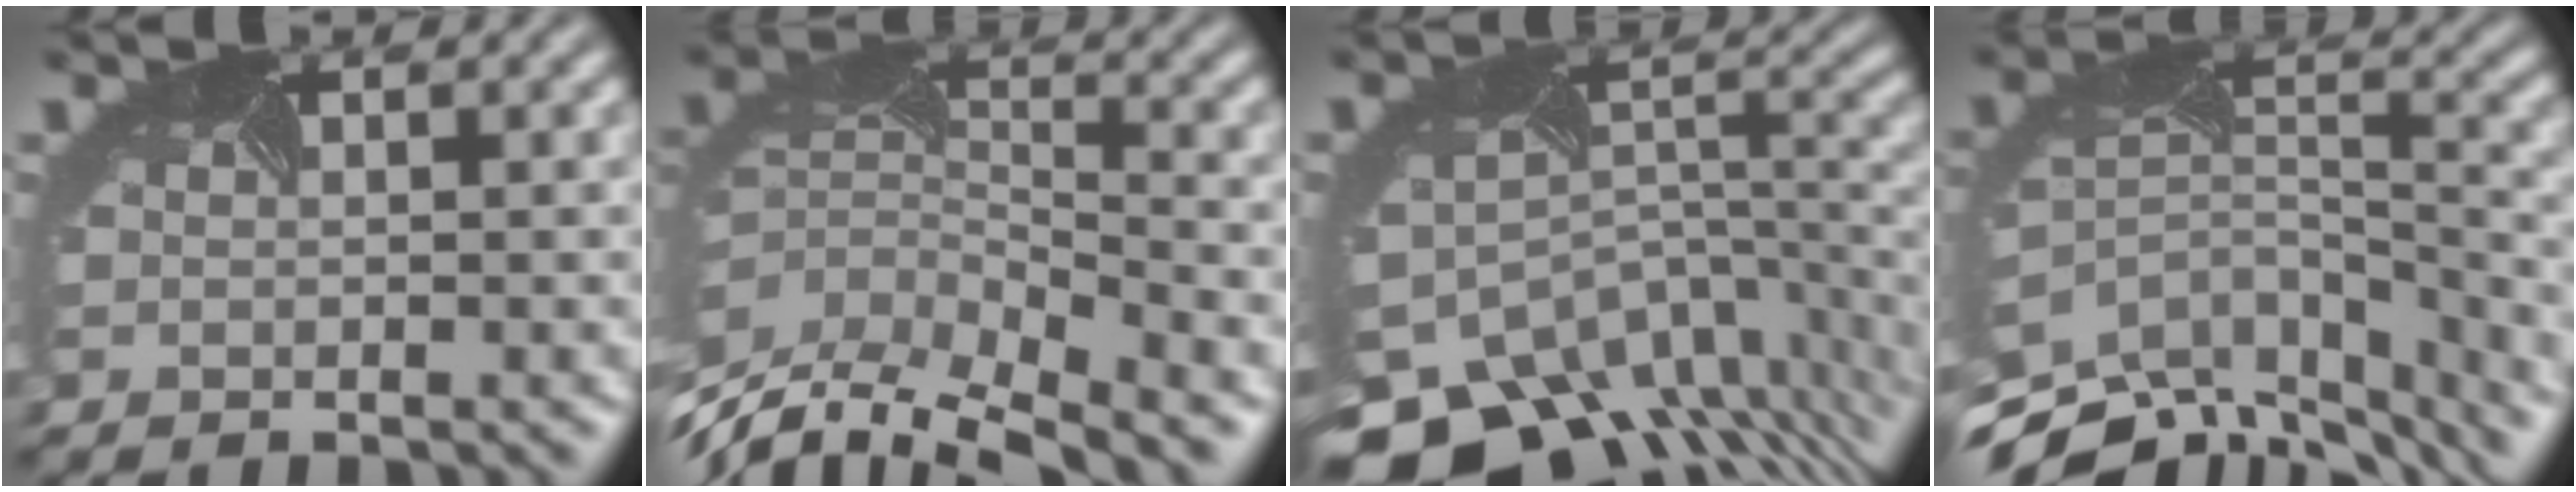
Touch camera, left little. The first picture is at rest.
{"total": 10.0, "force": [-6.9, 4.8, 5.5], "torque": [-0.135, -0.009, -0.092]}
{"total": 11.7, "force": [-8.7, 6.1, 4.9], "torque": [-0.105, -0.022, -0.121]}
{"total": 11.8, "force": [-8.7, 5.7, 5.5], "torque": [-0.144, 0.003, -0.120]}